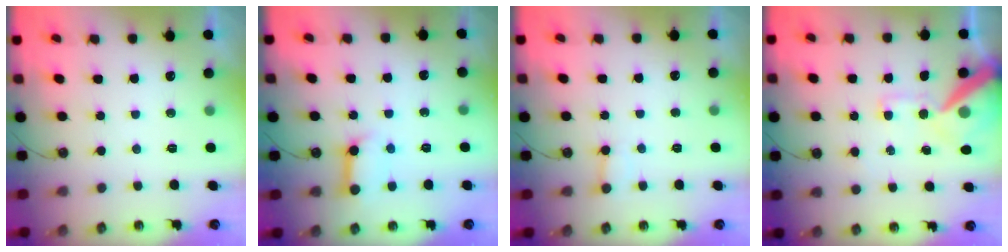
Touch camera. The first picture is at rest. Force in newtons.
{"total": 8.9, "press": 8.9, "slide": 1.0}
{"total": 3.1, "press": 3.1, "slide": 0.6}
{"total": 16.6, "press": 16.4, "slide": 2.5}